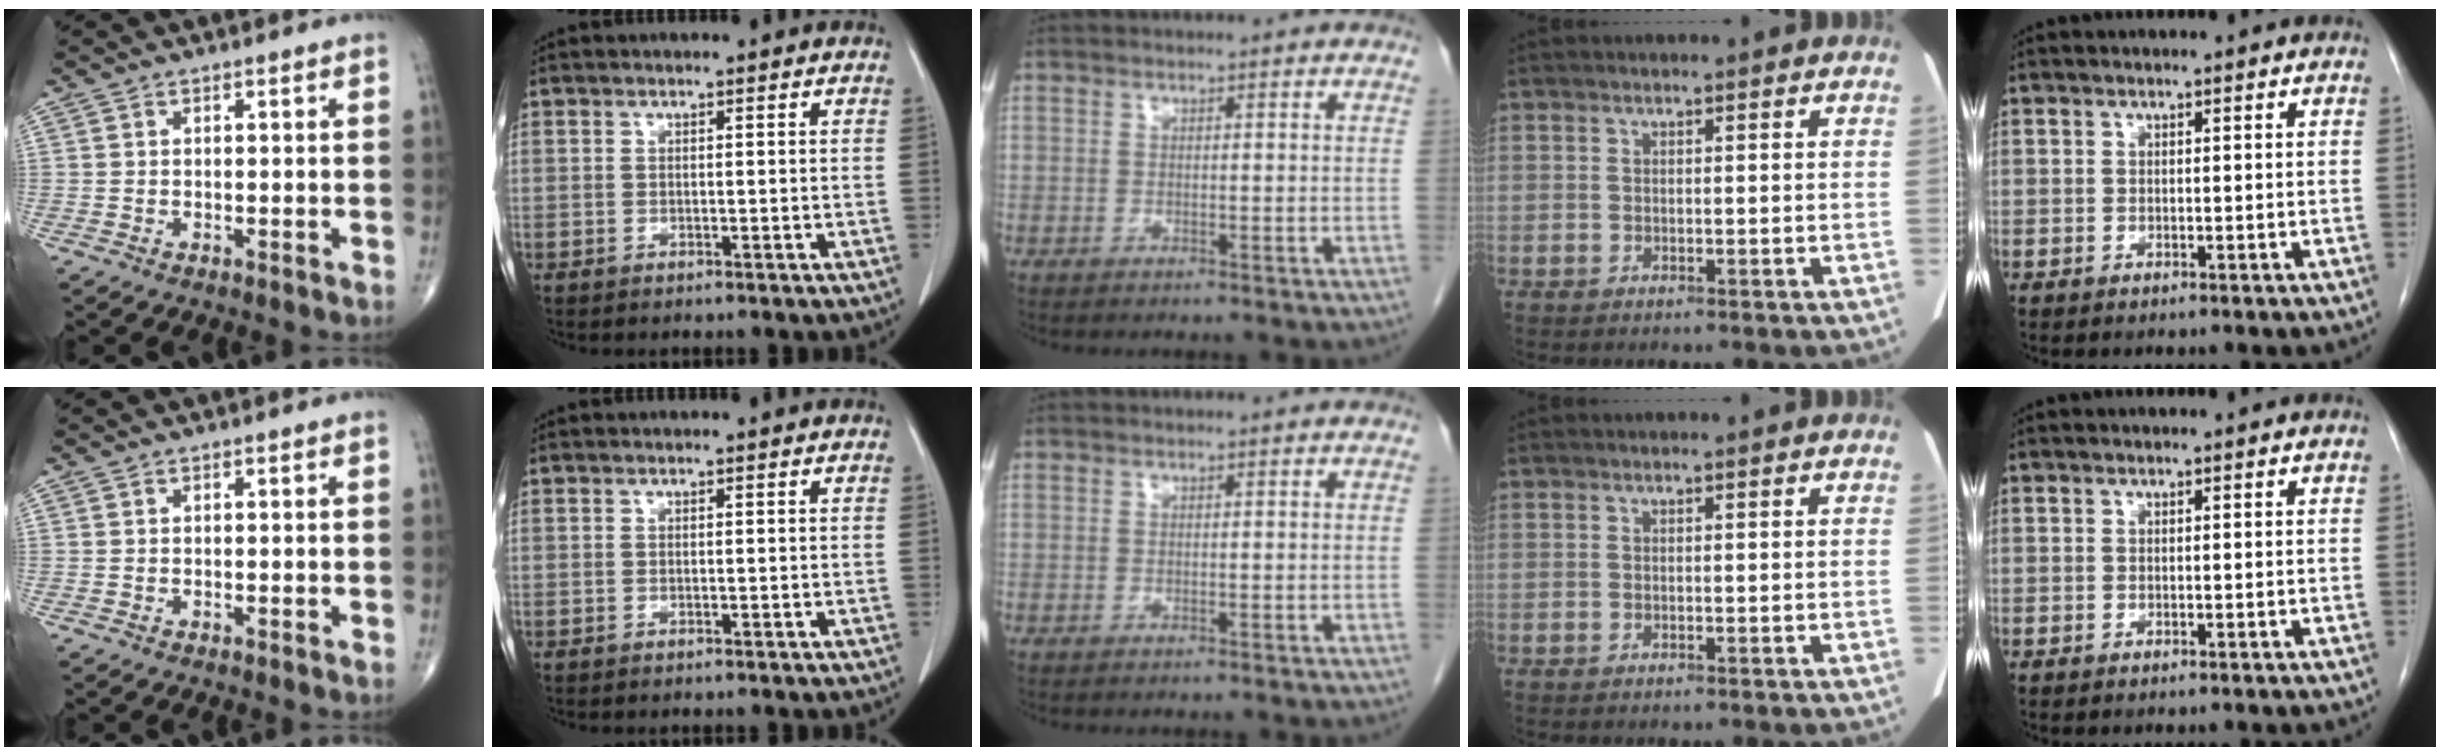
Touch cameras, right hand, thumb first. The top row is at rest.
{}